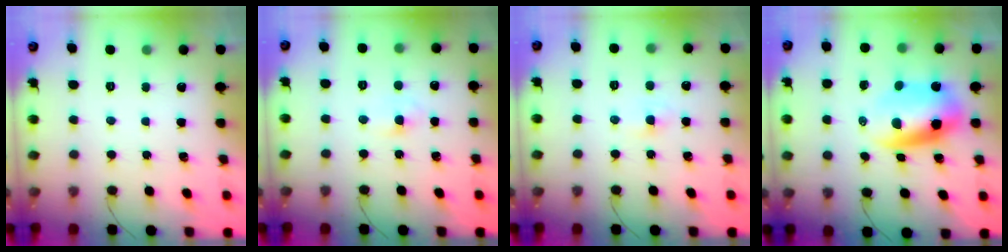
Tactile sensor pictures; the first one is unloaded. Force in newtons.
{"total": 3.0, "press": 2.8, "slide": 1.1}
{"total": 2.2, "press": 2.1, "slide": 0.8}
{"total": 10.3, "press": 9.9, "slide": 3.0}